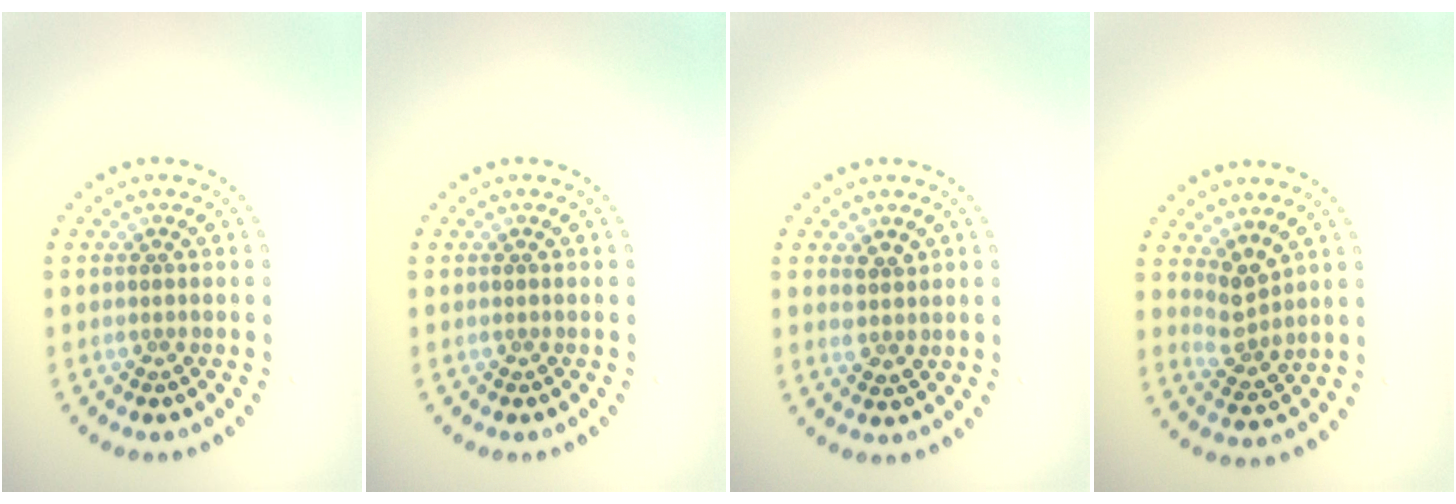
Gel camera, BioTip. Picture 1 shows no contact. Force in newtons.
{"total": 0.0}
{"total": 2.0, "press": 1.8, "slide": 0.9}
{"total": 2.8, "press": 2.1, "slide": 1.8}